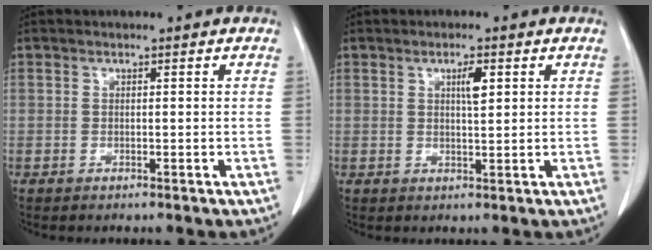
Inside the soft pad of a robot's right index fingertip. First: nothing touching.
{"total": 2.7, "force": [1.0, 0.5, 2.4], "torque": [-0.043, 0.000, 0.017]}